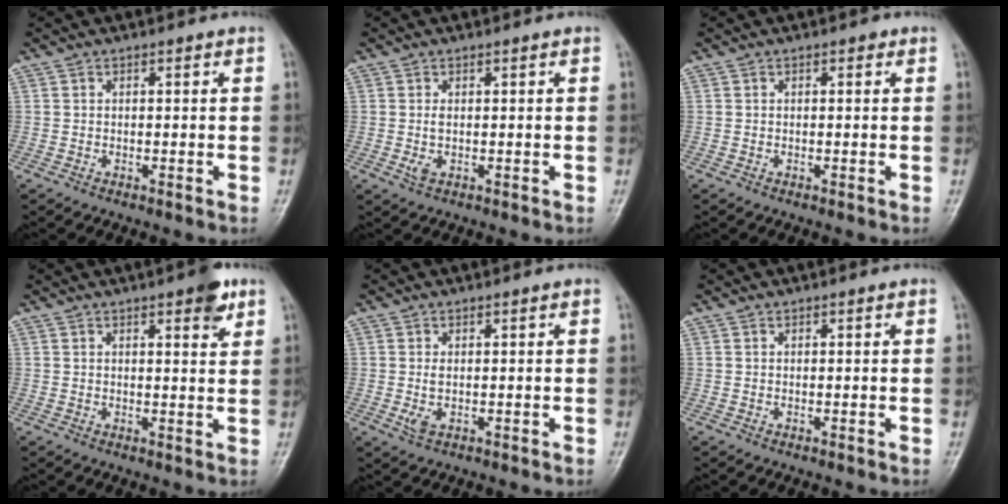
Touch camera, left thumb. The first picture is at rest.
{"total": 2.0, "force": [0.0, 0.8, 1.8], "torque": [-0.044, 0.001, 0.005]}
{"total": 0.5, "force": [0.2, 0.3, 0.3], "torque": [0.001, 0.001, -0.002]}
{"total": 4.6, "force": [2.7, 1.4, 3.4], "torque": [-0.036, -0.013, 0.031]}
{"total": 2.3, "force": [0.0, 0.9, 2.1], "torque": [-0.049, 0.002, 0.007]}
{"total": 0.0}